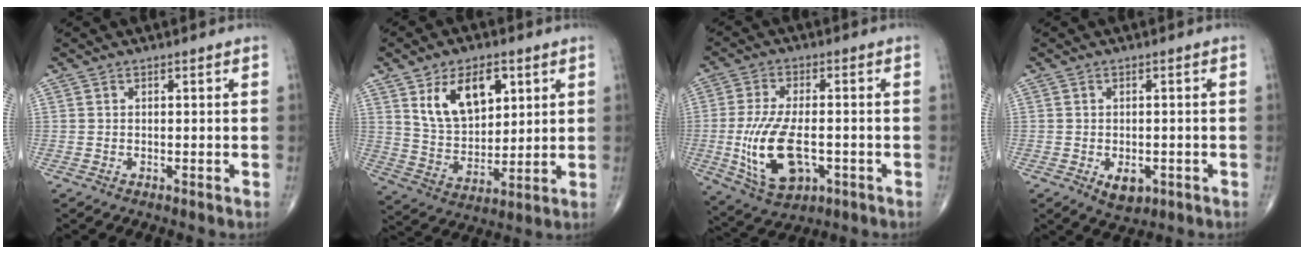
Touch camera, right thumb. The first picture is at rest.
{"total": 13.4, "force": [5.7, 7.9, 9.2], "torque": [-0.128, -0.025, 0.114]}
{"total": 13.8, "force": [-2.8, 6.9, 11.6], "torque": [-0.229, -0.001, -0.036]}
{"total": 4.1, "force": [-1.4, 2.6, 2.9], "torque": [-0.034, 0.000, -0.012]}